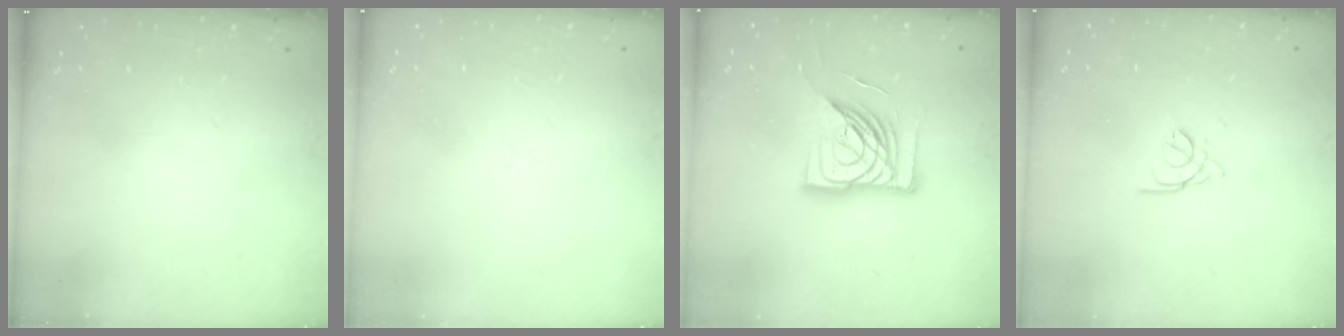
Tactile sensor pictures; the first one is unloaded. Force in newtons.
{"total": 0.0}
{"total": 16.5, "press": 16.3, "slide": 2.1}
{"total": 1.8, "press": 1.7, "slide": 0.5}